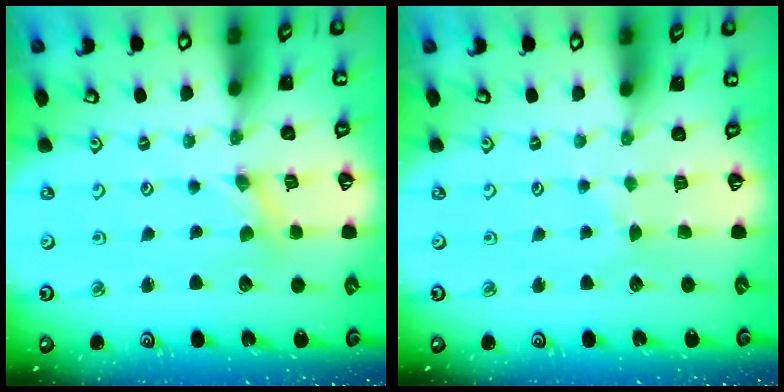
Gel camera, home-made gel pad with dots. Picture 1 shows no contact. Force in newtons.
{"total": 2.2, "press": 2.2, "slide": 0.3}